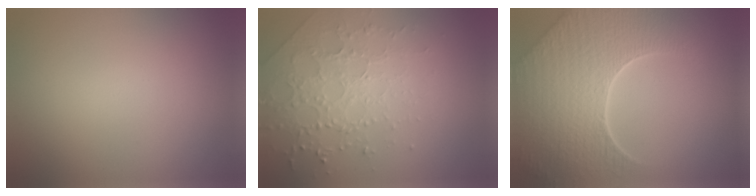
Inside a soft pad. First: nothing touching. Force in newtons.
{"total": 3.0, "press": 2.8, "slide": 1.1}
{"total": 8.7, "press": 6.2, "slide": 6.2}